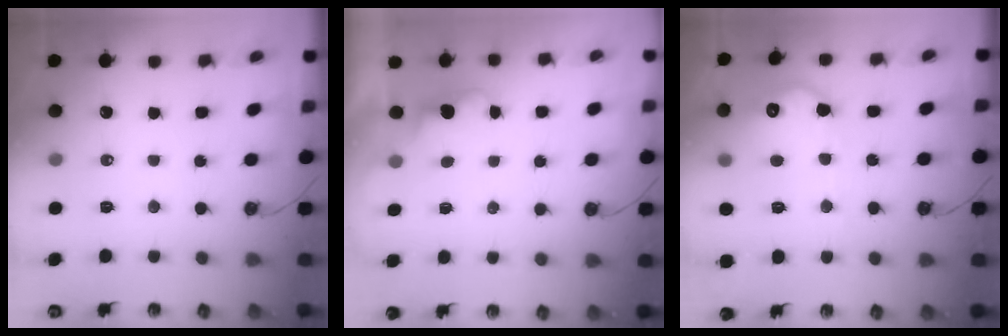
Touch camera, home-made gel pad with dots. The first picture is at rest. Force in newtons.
{"total": 1.1, "press": 0.8, "slide": 0.8}
{"total": 12.5, "press": 12.5, "slide": 0.5}